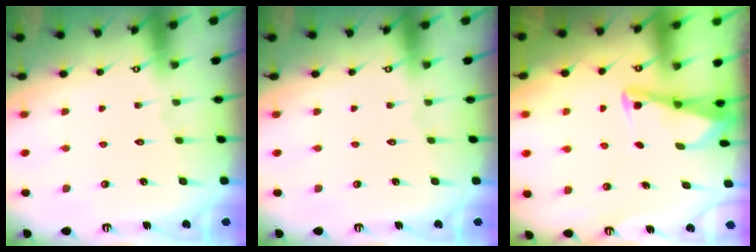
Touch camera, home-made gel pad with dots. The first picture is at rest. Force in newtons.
{"total": 0.0}
{"total": 2.8, "press": 2.8, "slide": 0.4}